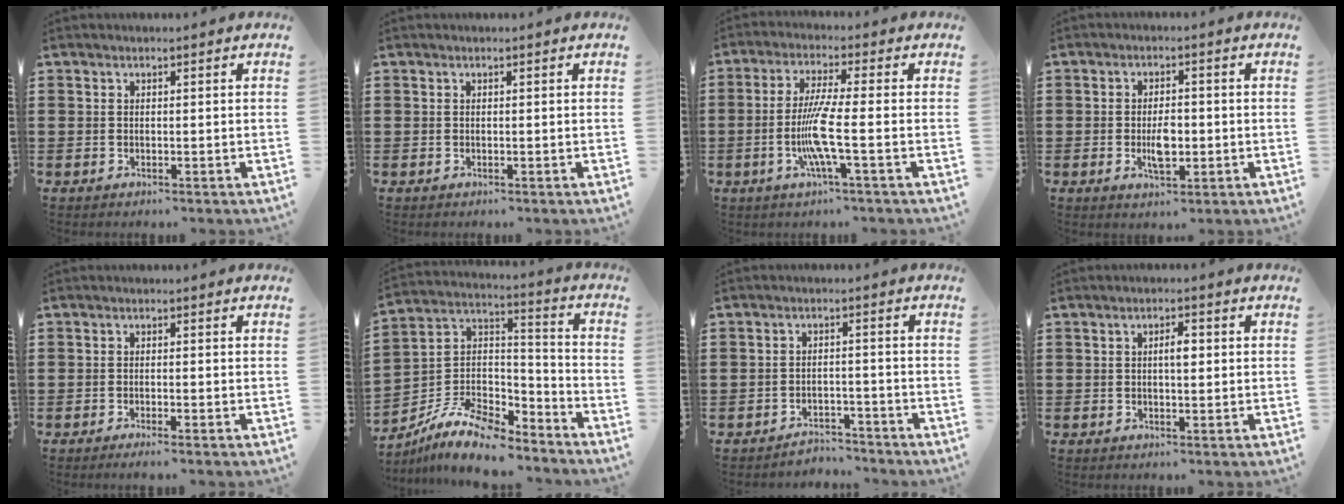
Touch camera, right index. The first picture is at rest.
{"total": 0.0}
{"total": 7.5, "force": [-1.9, -0.1, 7.3], "torque": [-0.160, -0.023, -0.047]}
{"total": 4.1, "force": [-0.7, 1.7, 3.7], "torque": [-0.066, -0.005, -0.015]}
{"total": 1.0, "force": [-0.8, -0.1, 0.7], "torque": [-0.011, -0.003, -0.014]}
{"total": 10.7, "force": [-8.5, 4.0, 5.0], "torque": [-0.111, 0.020, -0.167]}
{"total": 3.2, "force": [-3.2, 0.5, 0.0], "torque": [-0.006, 0.001, -0.068]}
{"total": 2.5, "force": [0.3, 0.9, 2.4], "torque": [-0.047, 0.004, 0.002]}